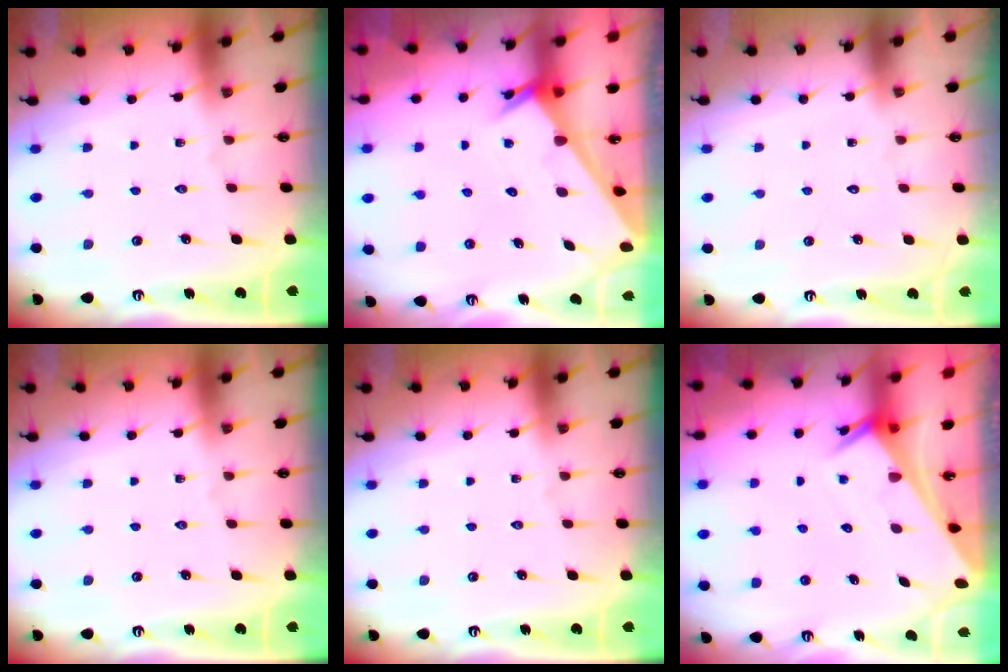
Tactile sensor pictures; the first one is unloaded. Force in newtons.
{"total": 1.8, "press": 1.8, "slide": 0.1}
{"total": 1.6, "press": 1.6, "slide": 0.1}
{"total": 0.0}
{"total": 0.0}
{"total": 2.4, "press": 2.4, "slide": 0.2}